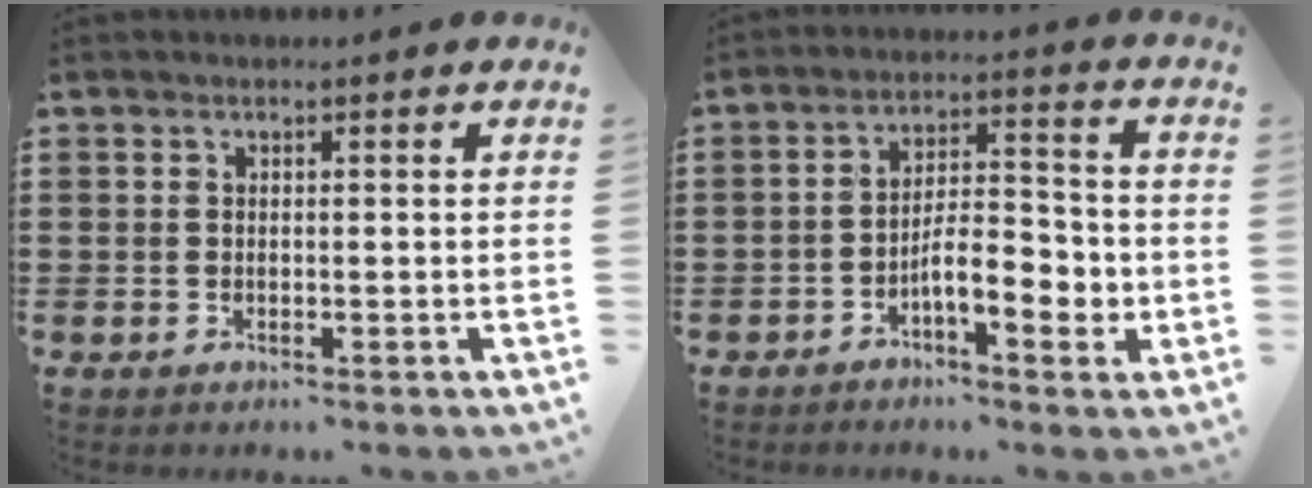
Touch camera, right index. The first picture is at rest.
{"total": 6.7, "force": [-3.0, 2.3, 5.6], "torque": [-0.085, 0.005, -0.054]}